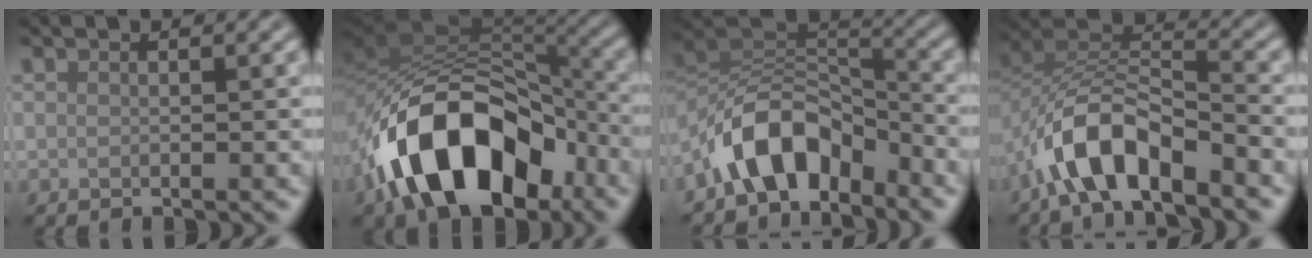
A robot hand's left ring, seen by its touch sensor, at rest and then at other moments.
{"total": 13.1, "force": [-6.4, 7.6, 8.6], "torque": [-0.137, 0.007, -0.118]}
{"total": 7.8, "force": [-5.3, 4.0, 4.0], "torque": [-0.051, 0.008, -0.105]}
{"total": 6.9, "force": [-4.4, 2.8, 4.6], "torque": [-0.079, 0.008, -0.085]}